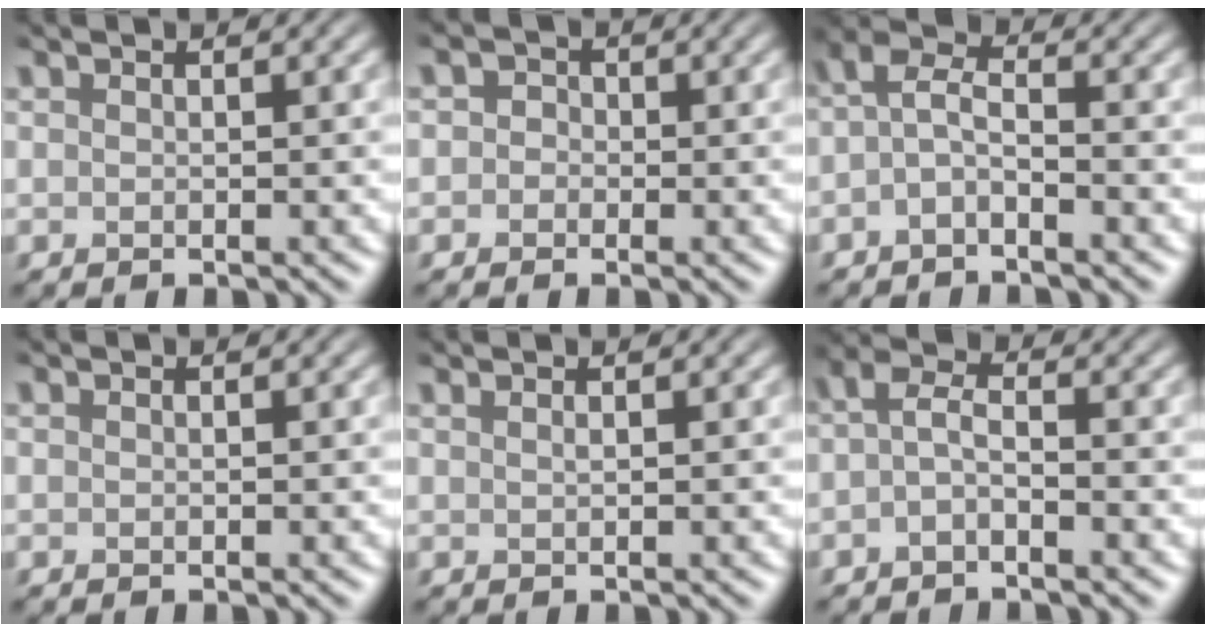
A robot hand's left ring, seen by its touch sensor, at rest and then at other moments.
{"total": 1.5, "force": [0.0, 1.5, 0.5], "torque": [0.013, 0.002, -0.020]}
{"total": 2.4, "force": [-0.9, 1.0, 2.0], "torque": [-0.042, 0.008, -0.029]}
{"total": 0.0}
{"total": 0.8, "force": [0.5, 0.3, 0.5], "torque": [-0.005, 0.001, 0.005]}
{"total": 2.1, "force": [-0.8, 0.8, 1.8], "torque": [-0.039, 0.005, -0.023]}